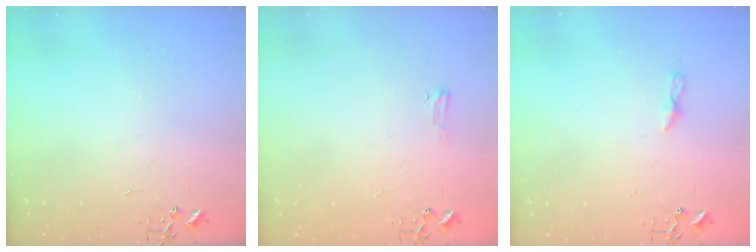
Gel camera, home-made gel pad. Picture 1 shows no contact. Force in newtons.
{"total": 4.1, "press": 4.1, "slide": 0.6}
{"total": 3.7, "press": 3.7, "slide": 0.4}